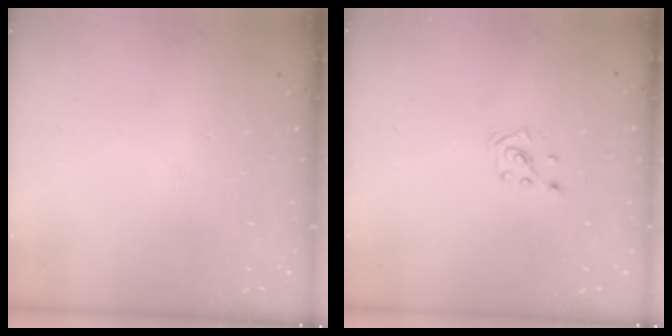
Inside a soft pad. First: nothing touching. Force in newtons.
{"total": 2.0, "press": 2.0, "slide": 0.6}